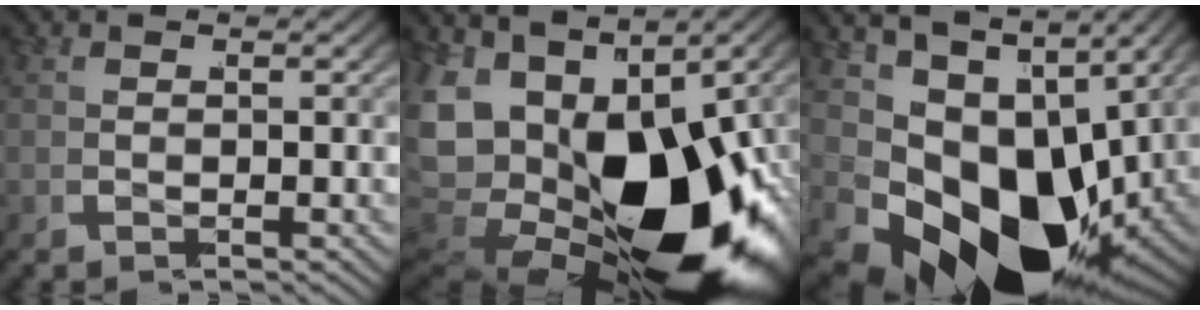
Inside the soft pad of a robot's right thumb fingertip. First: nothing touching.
{"total": 24.3, "force": [-4.3, 15.4, 18.3], "torque": [-0.365, -0.070, -0.032]}
{"total": 18.4, "force": [-3.9, 11.2, 14.1], "torque": [-0.263, -0.065, -0.032]}